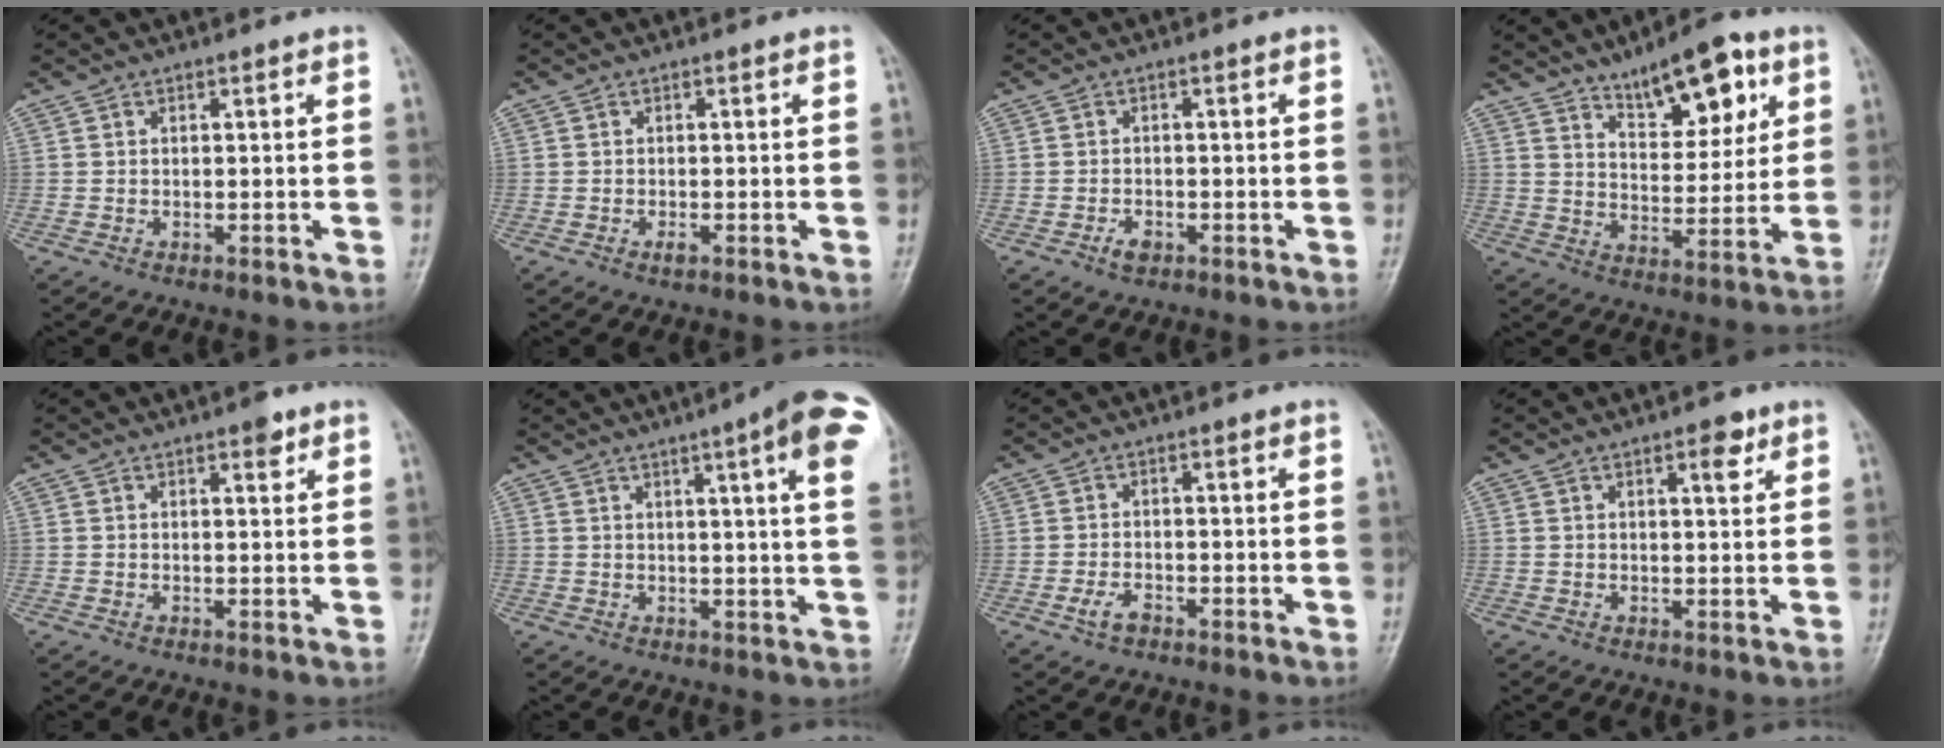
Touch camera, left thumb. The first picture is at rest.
{"total": 1.3, "force": [-0.6, 0.6, 1.0], "torque": [-0.017, 0.001, -0.011]}
{"total": 2.2, "force": [-1.2, 1.3, 1.3], "torque": [-0.023, 0.005, -0.020]}
{"total": 13.8, "force": [7.9, 5.9, 9.7], "torque": [-0.107, -0.036, 0.124]}
{"total": 2.5, "force": [1.5, 1.0, 1.7], "torque": [-0.016, -0.006, 0.019]}
{"total": 14.6, "force": [6.5, 1.7, 13.0], "torque": [-0.155, -0.014, 0.065]}
{"total": 2.8, "force": [-1.6, 1.5, 1.8], "torque": [-0.039, 0.008, -0.029]}
{"total": 3.5, "force": [1.9, 1.3, 2.5], "torque": [-0.025, -0.008, 0.026]}